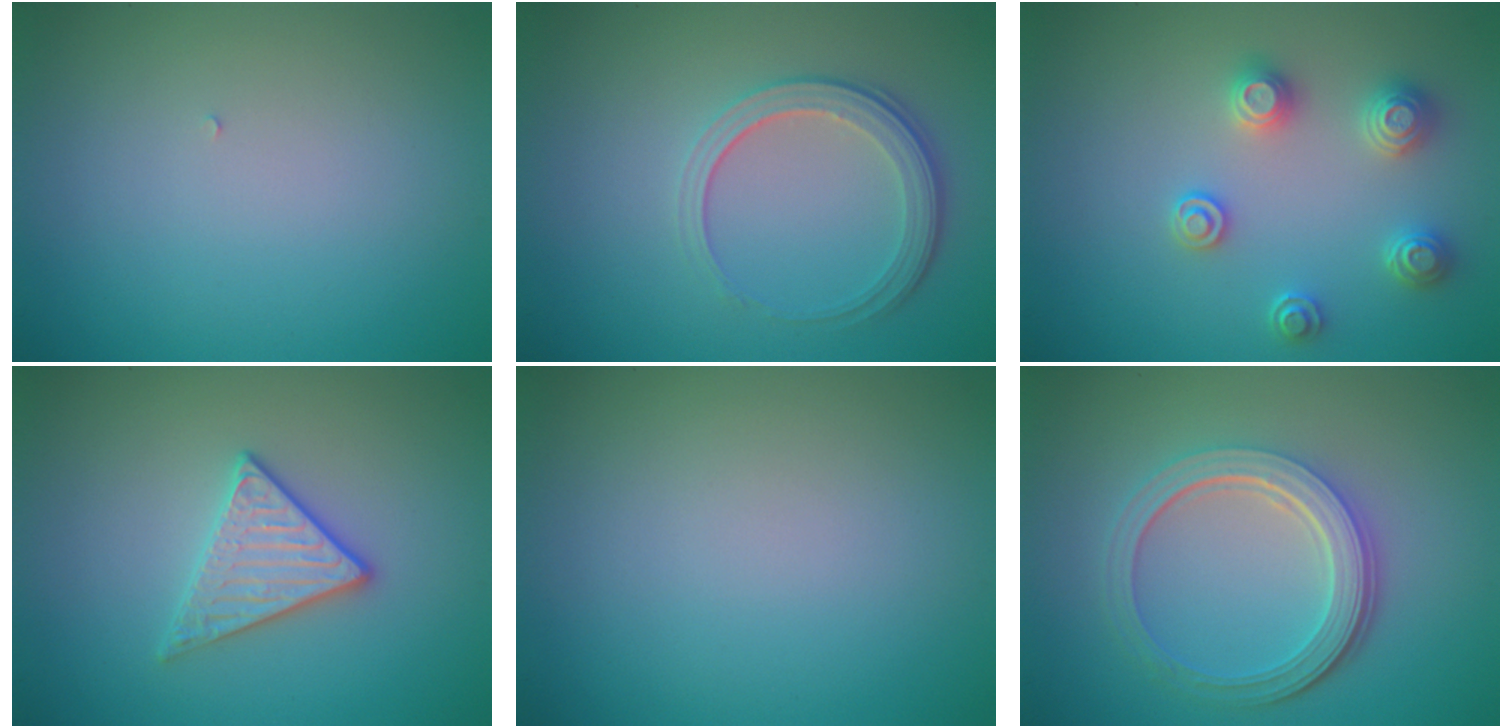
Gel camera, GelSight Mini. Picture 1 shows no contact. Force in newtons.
{"total": 3.7, "press": 2.7, "slide": 2.5}
{"total": 3.1, "press": 3.0, "slide": 0.8}
{"total": 2.8, "press": 2.7, "slide": 0.6}
{"total": 0.0}
{"total": 5.3, "press": 3.9, "slide": 3.7}